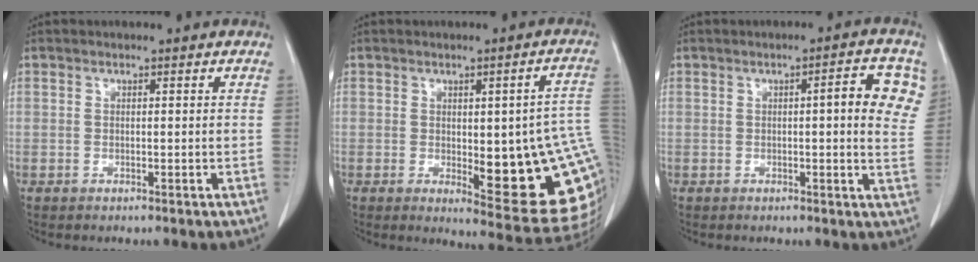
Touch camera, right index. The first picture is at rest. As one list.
[{"total": 18.6, "force": [-1.0, 4.5, 18.0], "torque": [-0.154, 0.002, 0.007]}, {"total": 7.0, "force": [1.8, 1.3, 6.7], "torque": [-0.072, 0.009, 0.012]}]